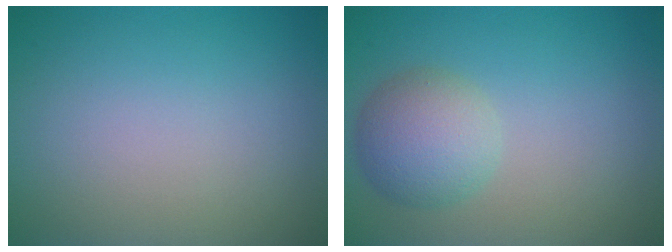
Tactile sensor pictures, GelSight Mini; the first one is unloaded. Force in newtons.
{"total": 4.1, "press": 4.0, "slide": 0.1}